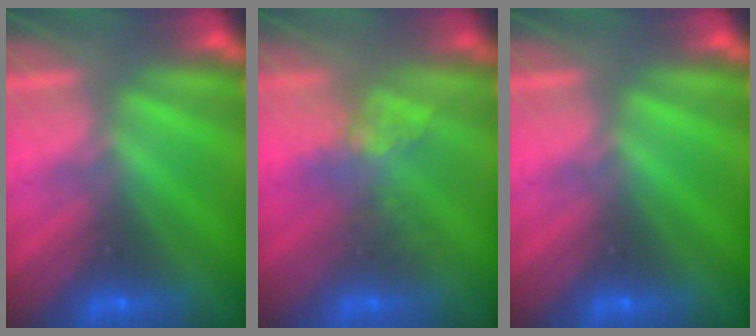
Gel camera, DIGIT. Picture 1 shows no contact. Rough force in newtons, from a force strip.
{"total": 2.4}
{"total": 0.0}